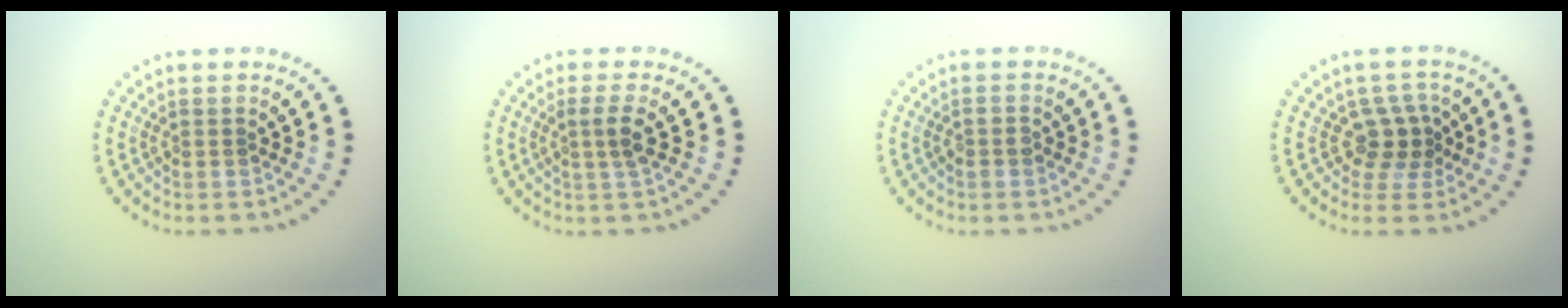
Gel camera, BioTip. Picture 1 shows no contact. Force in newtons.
{"total": 2.0, "press": 1.6, "slide": 1.2}
{"total": 0.9, "press": 0.9, "slide": 0.2}
{"total": 2.6, "press": 2.1, "slide": 1.6}